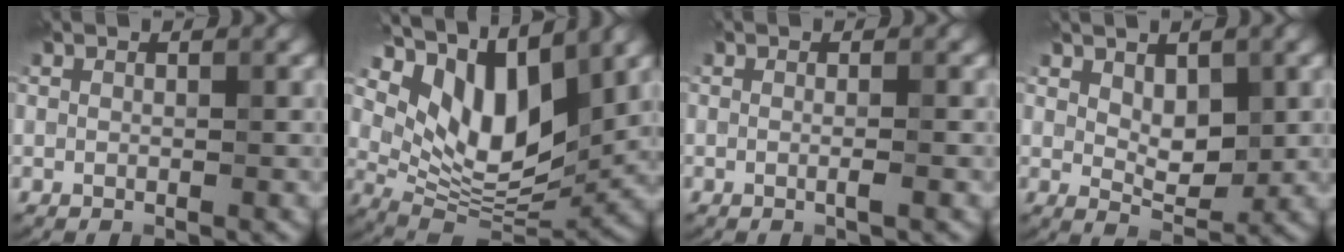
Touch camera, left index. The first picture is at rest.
{"total": 11.0, "force": [5.8, 5.3, 7.8], "torque": [-0.138, -0.004, 0.108]}
{"total": 1.2, "force": [-0.3, 0.2, 1.1], "torque": [-0.019, -0.003, -0.009]}
{"total": 3.4, "force": [1.1, 1.9, 2.6], "torque": [-0.046, -0.006, 0.023]}